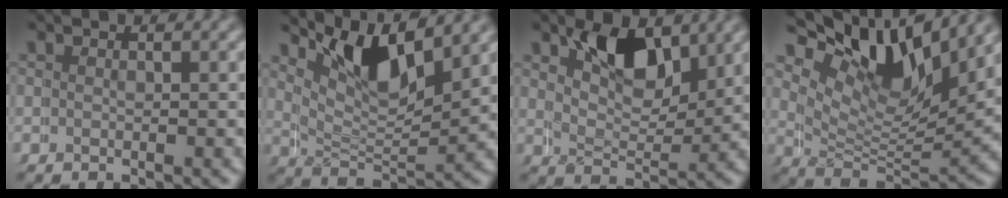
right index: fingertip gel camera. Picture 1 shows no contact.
{"total": 6.5, "force": [5.0, 2.1, 3.6], "torque": [-0.075, -0.001, 0.086]}
{"total": 5.7, "force": [4.1, 2.8, 2.9], "torque": [-0.062, -0.013, 0.075]}
{"total": 9.7, "force": [5.9, 4.4, 6.3], "torque": [-0.124, 0.000, 0.094]}